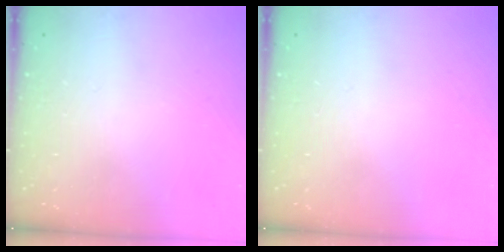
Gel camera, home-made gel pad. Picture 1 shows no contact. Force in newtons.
{"total": 0.0}